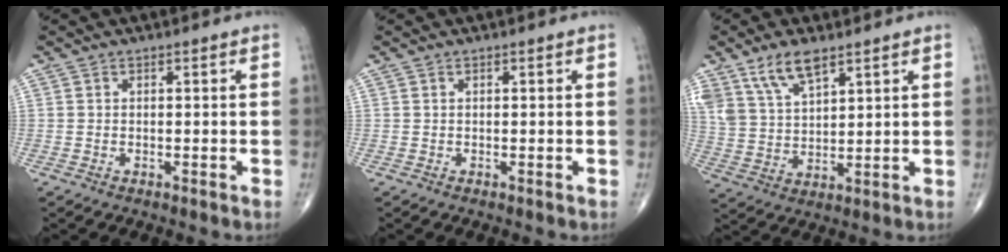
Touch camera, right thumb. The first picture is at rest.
{"total": 0.0}
{"total": 9.0, "force": [6.1, 3.7, 5.5], "torque": [-0.100, -0.023, 0.127]}